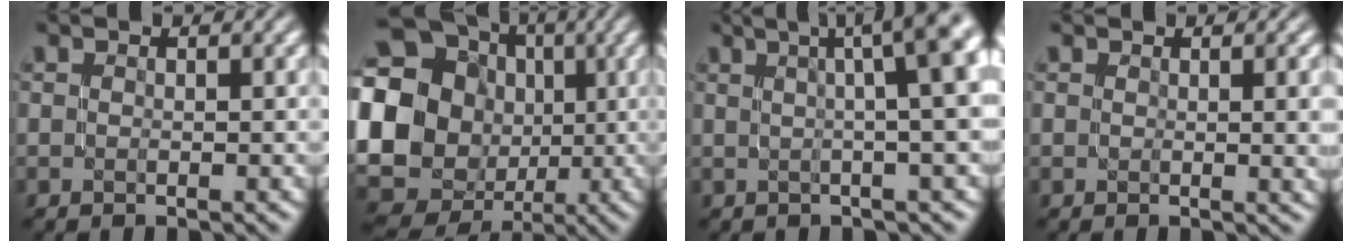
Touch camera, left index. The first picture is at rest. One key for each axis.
{"total": 24.0, "fx": -0.5, "fy": 22.5, "fz": 8.6, "tx": -0.201, "ty": 0.008, "tz": -0.066}
{"total": 11.9, "fx": 3.4, "fy": 4.2, "fz": 10.6, "tx": -0.084, "ty": 0.058, "tz": 0.021}
{"total": 2.8, "fx": 0.6, "fy": 0.9, "fz": 2.6, "tx": -0.025, "ty": -0.001, "tz": 0.010}